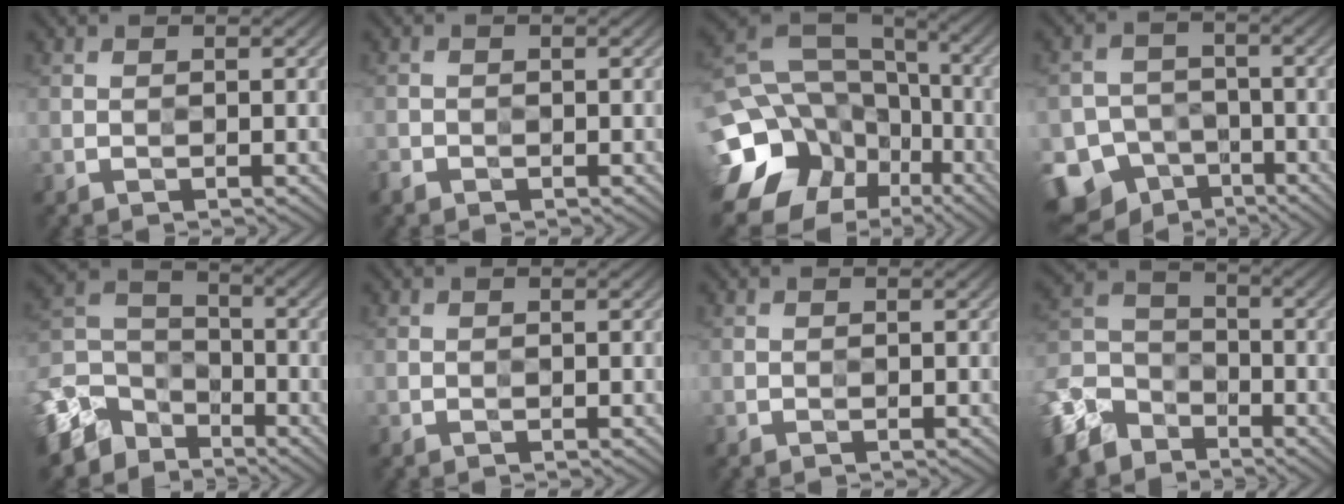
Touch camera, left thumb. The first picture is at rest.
{"total": 1.2, "force": [-1.0, 0.7, 0.2], "torque": [-0.008, -0.003, -0.026]}
{"total": 19.3, "force": [-6.8, 15.5, 9.3], "torque": [-0.232, -0.031, -0.103]}
{"total": 12.0, "force": [-7.8, 8.6, 3.2], "torque": [-0.088, -0.040, -0.121]}
{"total": 11.2, "force": [-6.8, 7.7, 4.4], "torque": [-0.143, -0.018, -0.145]}
{"total": 0.0}
{"total": 0.0}
{"total": 10.2, "force": [-6.9, 6.5, 3.8], "torque": [-0.114, -0.015, -0.158]}